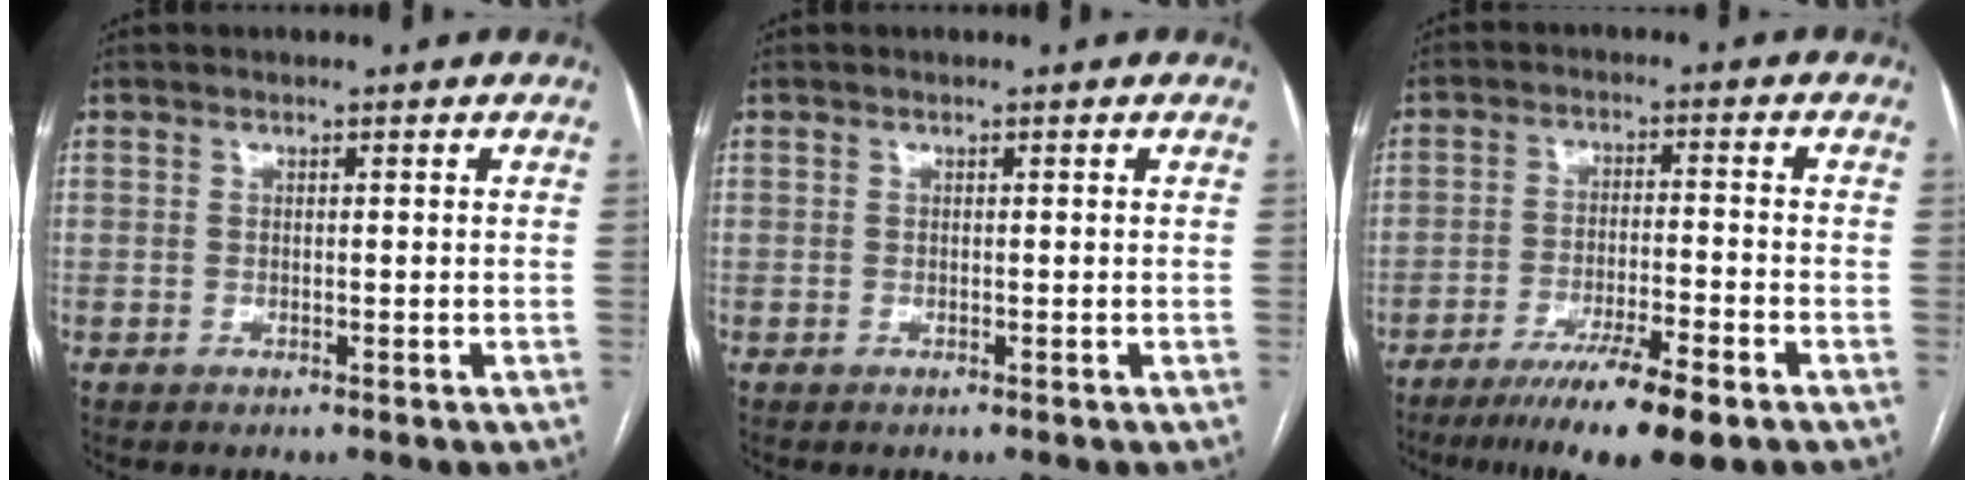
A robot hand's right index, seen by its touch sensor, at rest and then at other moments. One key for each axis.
{"total": 0.0}
{"total": 10.9, "fx": -7.5, "fy": 0.7, "fz": 7.9, "tx": -0.126, "ty": -0.026, "tz": -0.122}